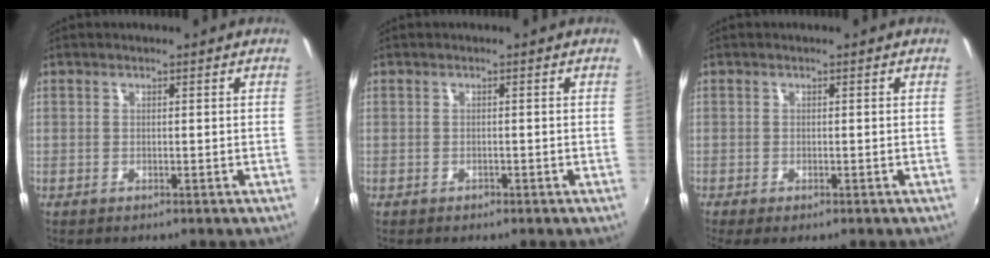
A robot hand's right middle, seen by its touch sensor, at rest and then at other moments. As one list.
[{"total": 0.8, "force": [-0.7, 0.5, 0.2], "torque": [-0.005, 0.000, -0.009]}, {"total": 2.4, "force": [-1.6, 0.6, 1.7], "torque": [-0.032, -0.012, -0.023]}]